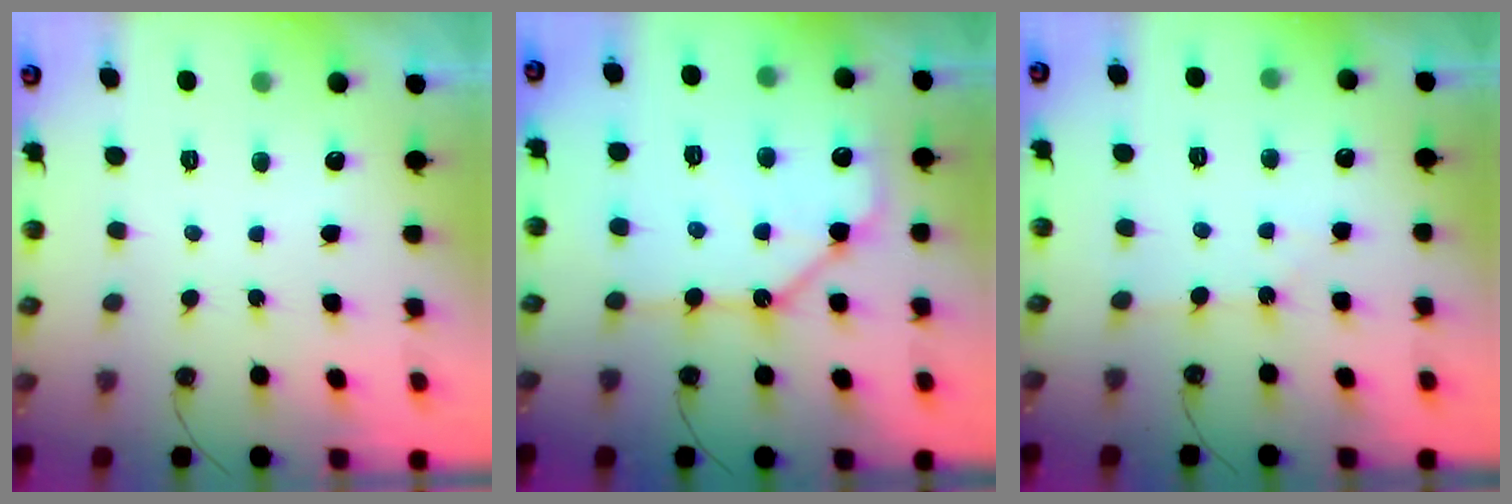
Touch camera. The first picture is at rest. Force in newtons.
{"total": 12.5, "press": 12.5, "slide": 1.3}
{"total": 2.9, "press": 2.9, "slide": 0.5}